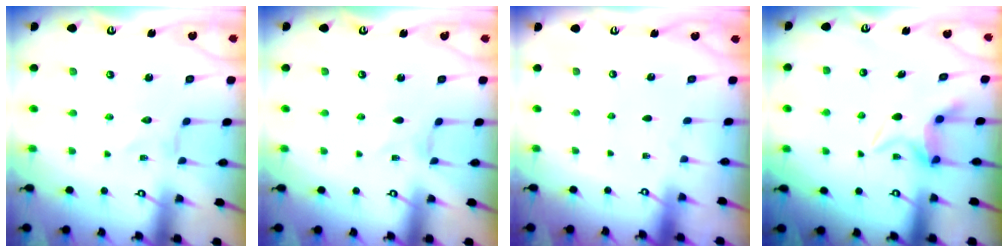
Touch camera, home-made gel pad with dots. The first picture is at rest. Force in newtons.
{"total": 0.0}
{"total": 0.0}
{"total": 5.5, "press": 5.5, "slide": 0.3}